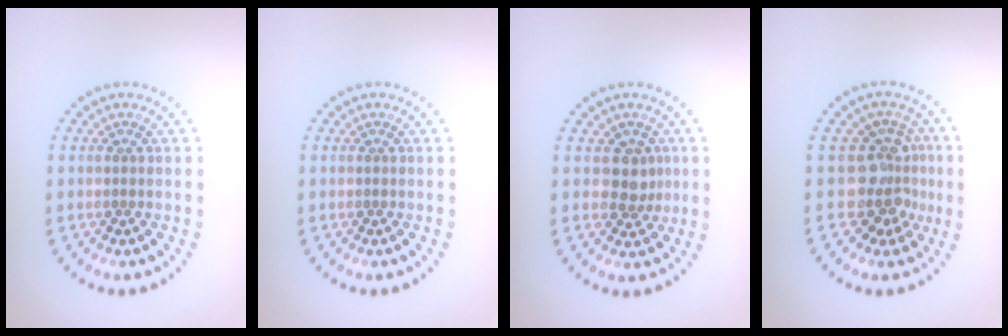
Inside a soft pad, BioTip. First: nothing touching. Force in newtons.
{"total": 0.0}
{"total": 2.2, "press": 1.9, "slide": 1.1}
{"total": 3.7, "press": 2.8, "slide": 2.4}